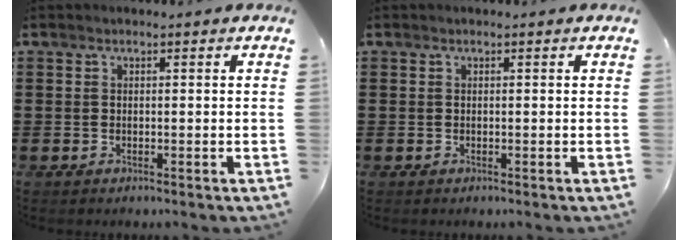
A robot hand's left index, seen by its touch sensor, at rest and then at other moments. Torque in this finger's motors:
{"motor_torque": [0.00, 0.00, 0.00, 0.00]}